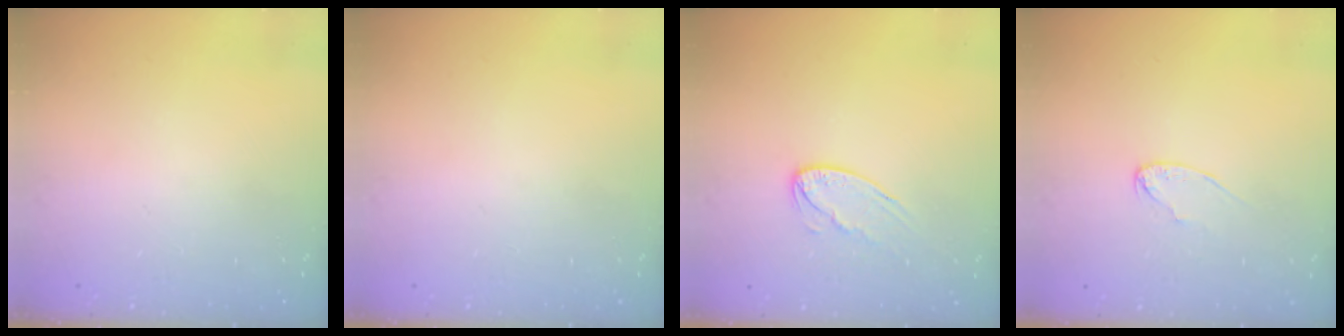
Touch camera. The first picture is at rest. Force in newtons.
{"total": 0.0}
{"total": 8.4, "press": 8.4, "slide": 0.4}
{"total": 3.9, "press": 3.9, "slide": 0.3}